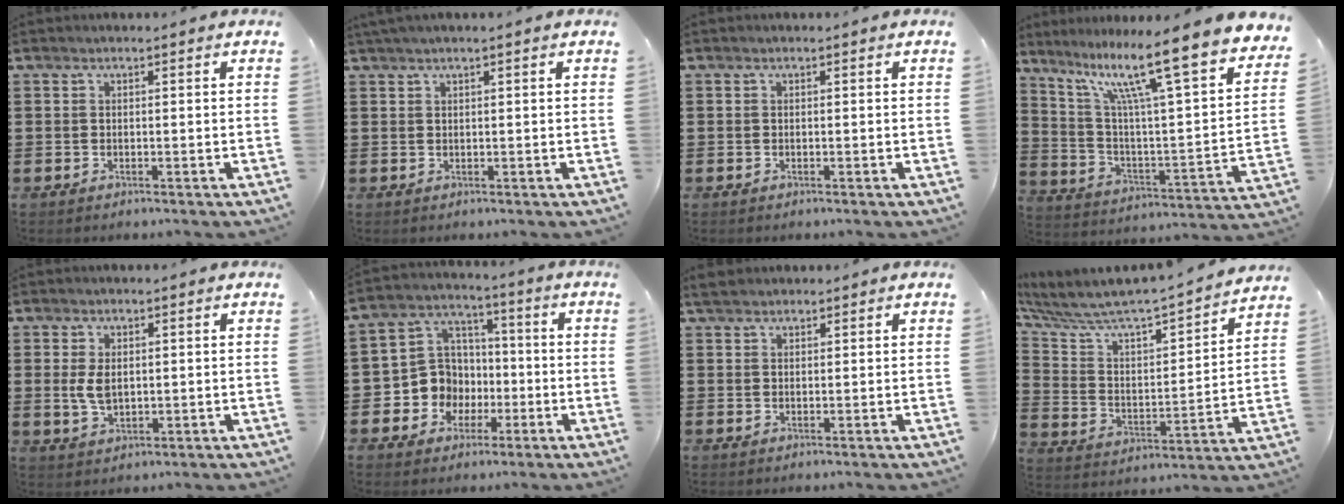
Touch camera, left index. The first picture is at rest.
{"total": 1.2, "force": [0.7, -0.1, 0.9], "torque": [-0.017, -0.002, 0.014]}
{"total": 0.0}
{"total": 13.4, "force": [9.5, 0.9, 9.5], "torque": [-0.198, -0.067, 0.144]}
{"total": 3.9, "force": [0.5, 2.2, 3.1], "torque": [-0.078, 0.000, 0.004]}
{"total": 8.7, "force": [-1.6, 8.3, 2.2], "torque": [-0.087, 0.010, -0.028]}
{"total": 1.9, "force": [1.7, 0.7, 0.6], "torque": [-0.016, 0.005, 0.033]}
{"total": 5.1, "force": [4.9, 0.6, 1.4], "torque": [-0.060, -0.061, 0.072]}